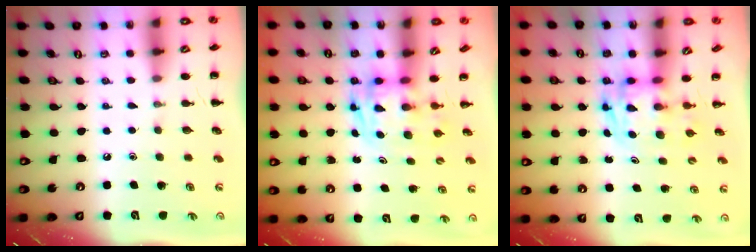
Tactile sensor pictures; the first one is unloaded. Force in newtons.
{"total": 2.8, "press": 2.8, "slide": 0.5}
{"total": 2.8, "press": 2.7, "slide": 0.5}